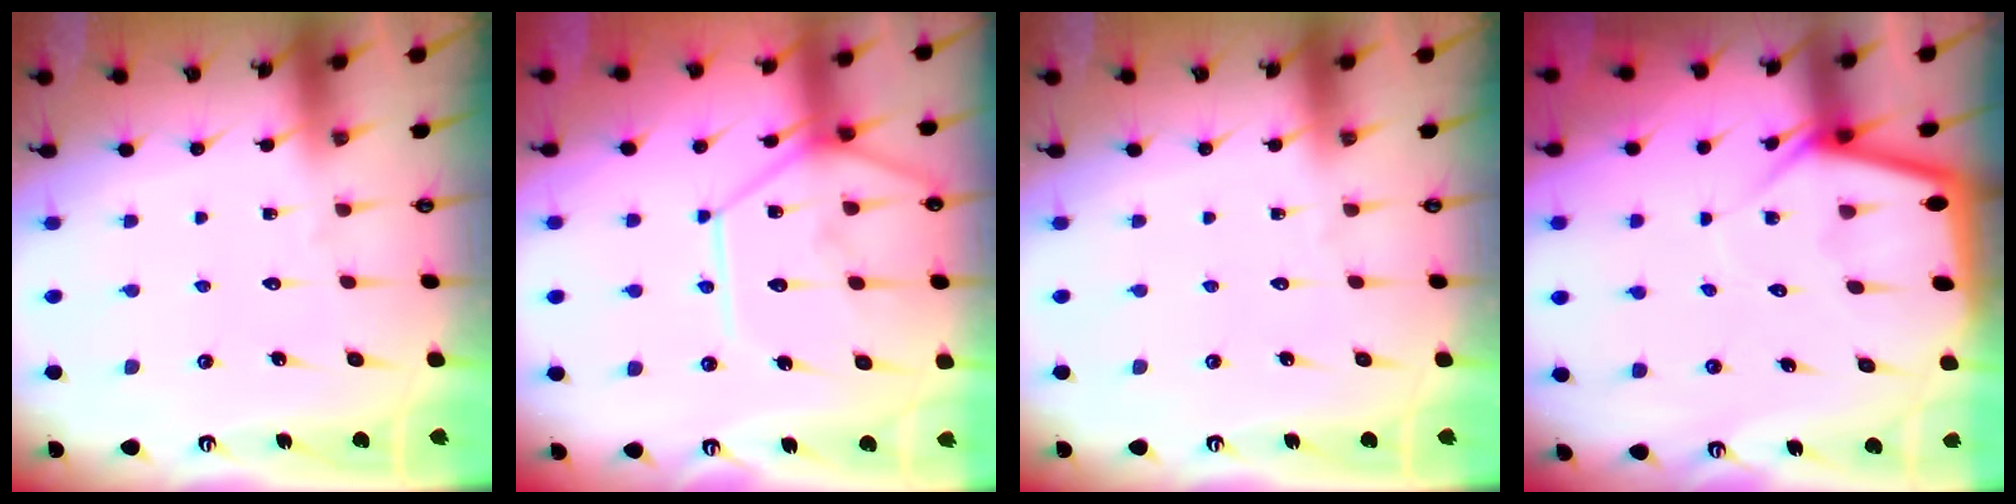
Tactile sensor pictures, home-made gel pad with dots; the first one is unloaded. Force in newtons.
{"total": 14.7, "press": 14.7, "slide": 1.5}
{"total": 0.0}
{"total": 6.0, "press": 5.9, "slide": 0.5}